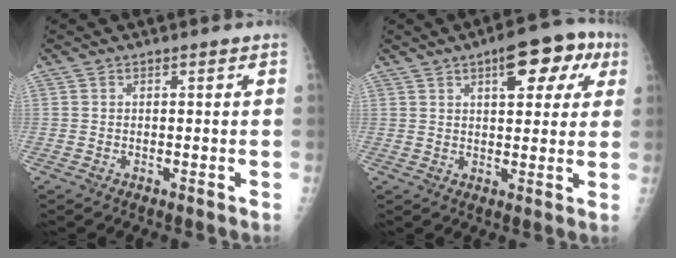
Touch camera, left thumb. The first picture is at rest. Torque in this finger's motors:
{"motor_torque": [0.28, 0.38, -0.17, -0.22, 0.01]}